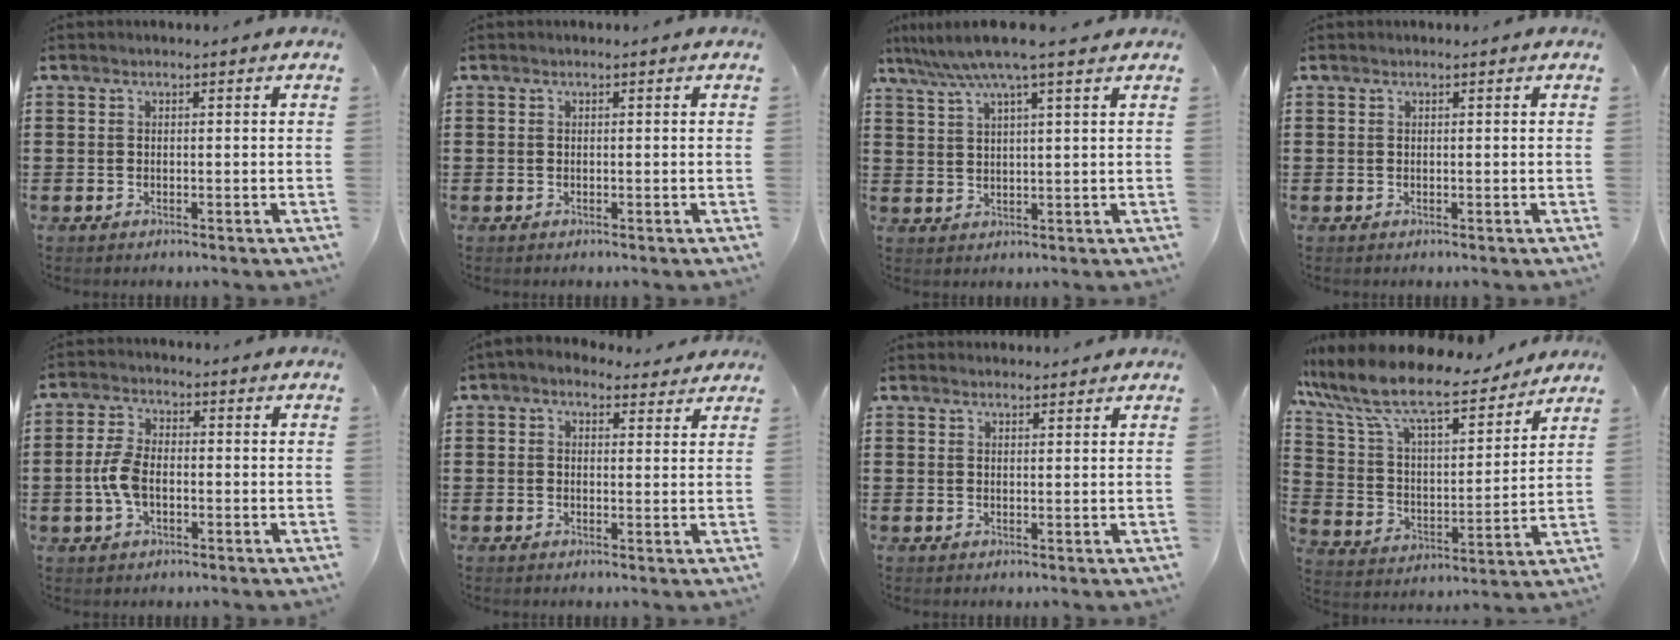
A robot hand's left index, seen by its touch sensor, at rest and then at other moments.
{"total": 0.0}
{"total": 6.8, "force": [5.1, 0.0, 4.5], "torque": [-0.101, -0.013, 0.088]}
{"total": 0.0}
{"total": 5.7, "force": [-1.1, 3.0, 4.7], "torque": [-0.119, -0.005, -0.027]}
{"total": 2.4, "force": [1.9, 1.2, 0.9], "torque": [-0.017, -0.004, 0.032]}
{"total": 1.4, "force": [1.4, 0.2, 0.1], "torque": [-0.005, 0.001, 0.027]}
{"total": 10.8, "force": [9.0, 2.1, 5.6], "torque": [-0.148, -0.055, 0.154]}